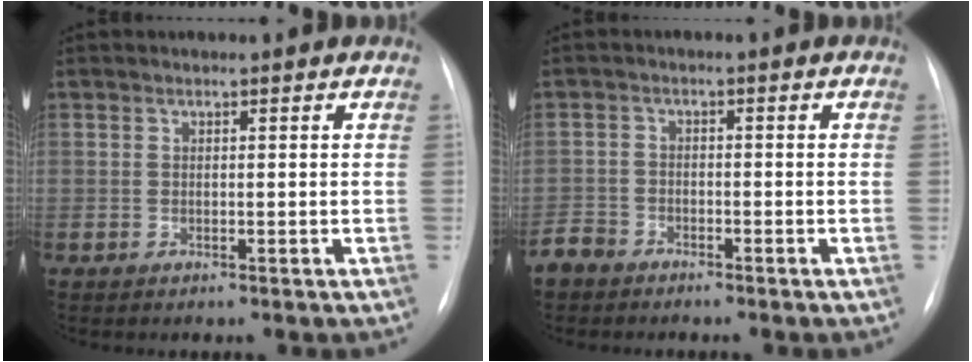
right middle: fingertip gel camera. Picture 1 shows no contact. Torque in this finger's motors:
{"motor_torque": [0.55, -0.50, 0.35, 0.06]}